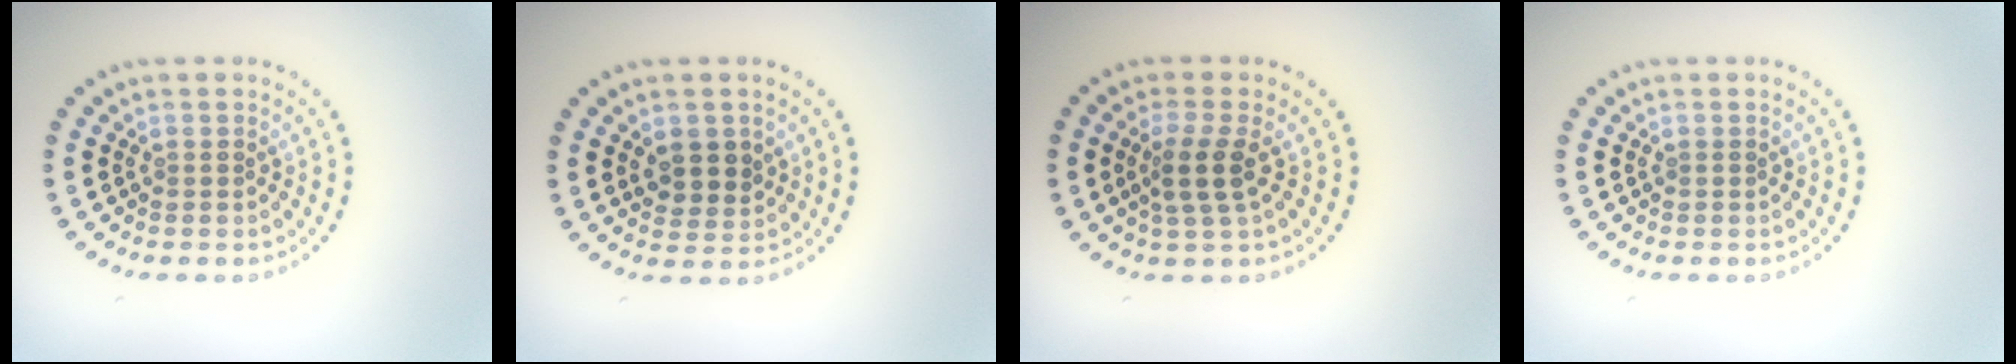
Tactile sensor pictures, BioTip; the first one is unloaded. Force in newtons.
{"total": 2.6, "press": 2.4, "slide": 0.9}
{"total": 2.5, "press": 2.0, "slide": 1.5}
{"total": 0.0}